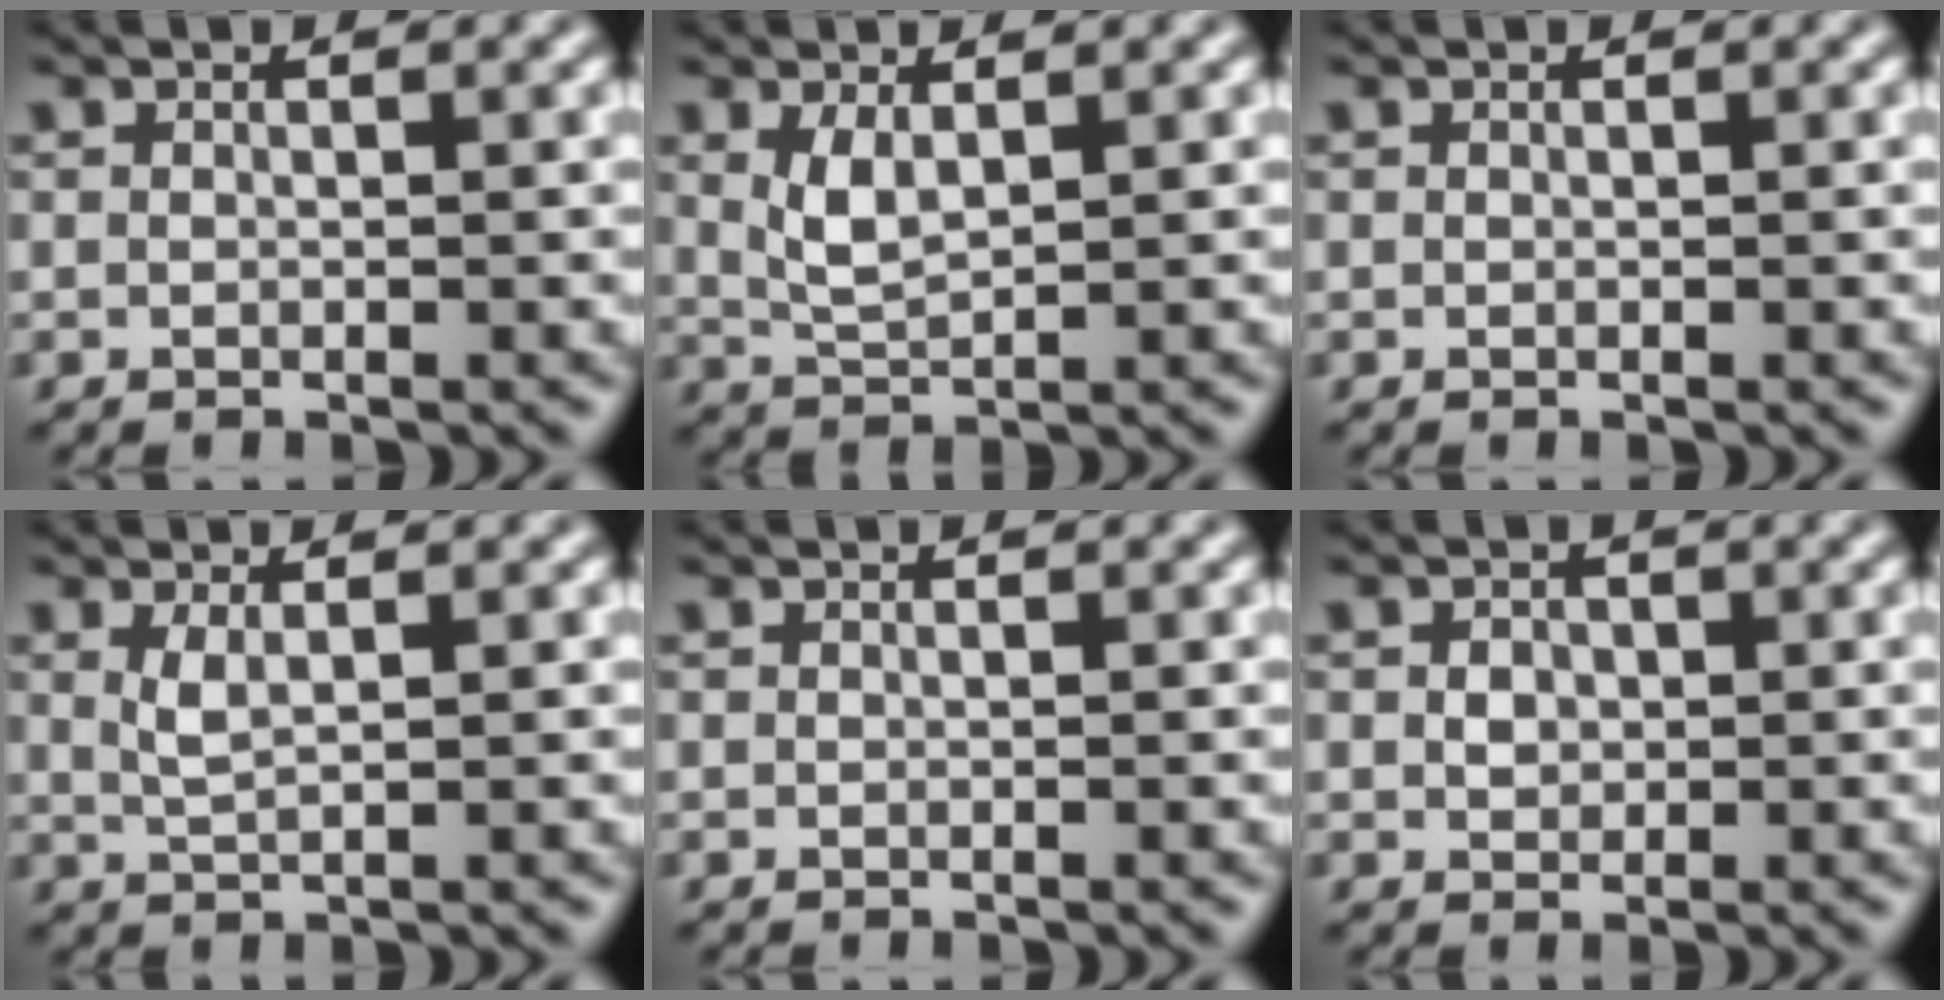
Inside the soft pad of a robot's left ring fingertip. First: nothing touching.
{"total": 2.4, "force": [1.0, 1.0, 2.0], "torque": [-0.049, -0.003, 0.025]}
{"total": 0.0}
{"total": 1.6, "force": [0.7, 0.4, 1.4], "torque": [-0.032, -0.002, 0.015]}
{"total": 0.0}
{"total": 1.4, "force": [0.2, 1.2, 0.7], "torque": [-0.012, 0.000, 0.002]}